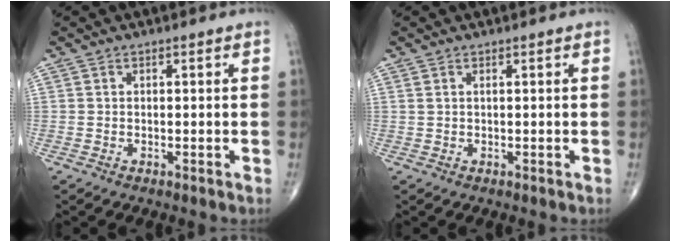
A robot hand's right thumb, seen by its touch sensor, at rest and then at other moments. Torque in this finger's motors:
{"motor_torque": [0.32, -0.50, -0.01, -0.03, 0.01]}